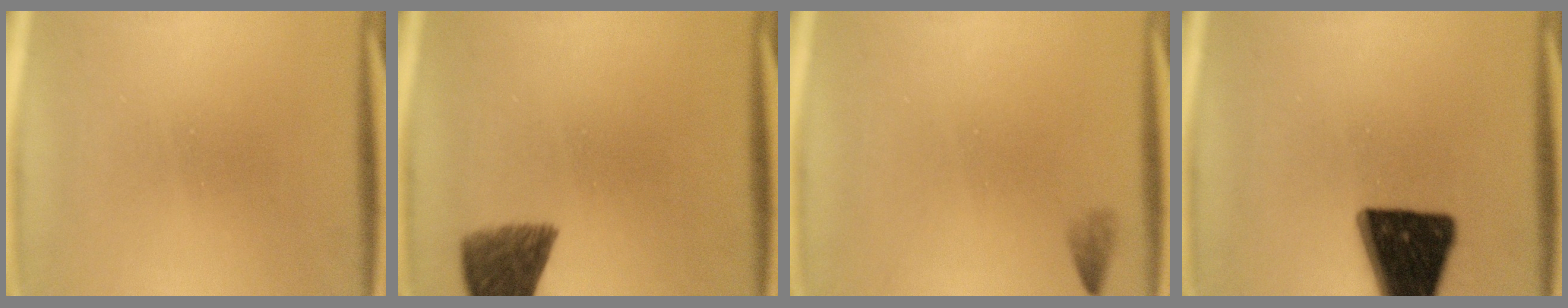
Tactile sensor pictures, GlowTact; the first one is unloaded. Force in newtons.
{"total": 7.4}
{"total": 1.4}
{"total": 19.7}